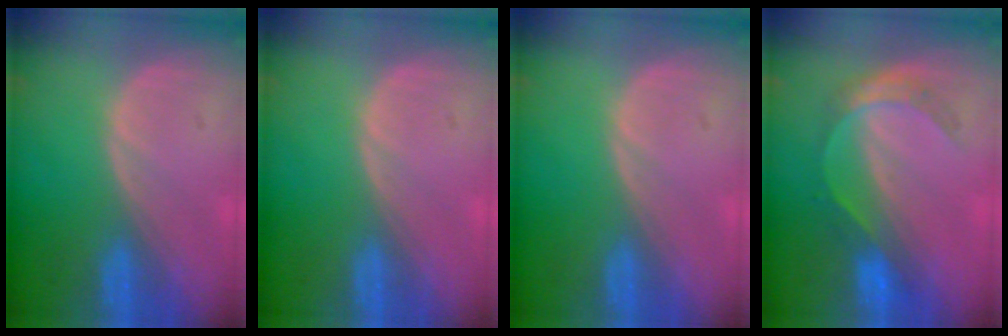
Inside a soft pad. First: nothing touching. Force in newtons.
{"total": 0.0}
{"total": 0.0}
{"total": 5.1, "press": 4.9, "slide": 1.4}